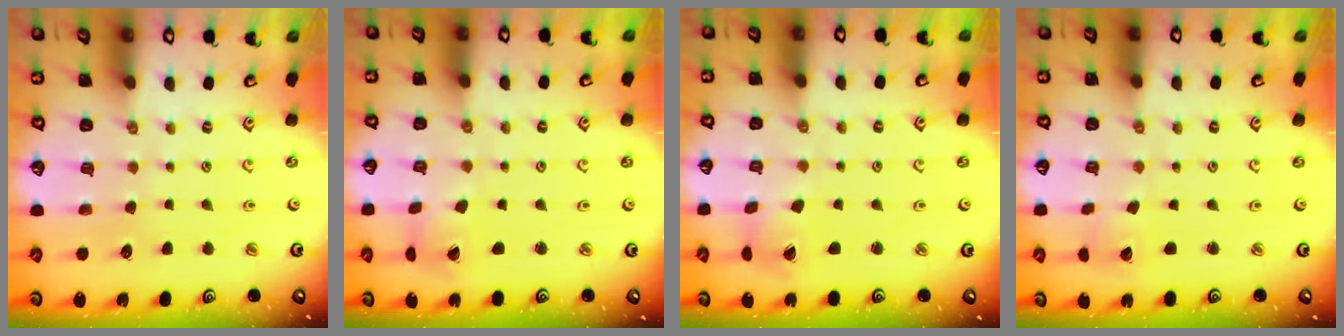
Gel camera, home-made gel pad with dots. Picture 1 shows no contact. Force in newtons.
{"total": 2.0, "press": 2.0, "slide": 0.3}
{"total": 3.0, "press": 2.9, "slide": 0.5}
{"total": 2.2, "press": 2.2, "slide": 0.1}